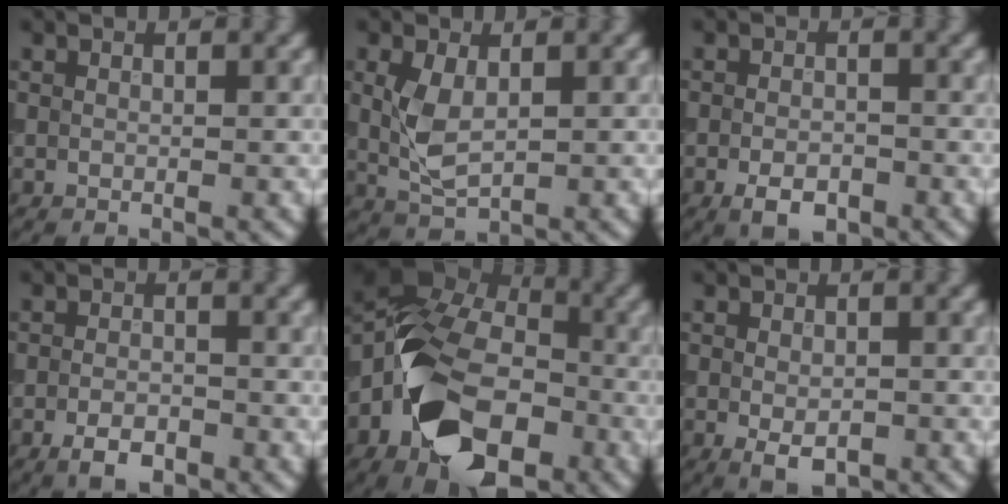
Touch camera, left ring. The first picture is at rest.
{"total": 3.5, "force": [0.4, 1.9, 3.0], "torque": [-0.071, 0.001, 0.012]}
{"total": 2.7, "force": [-1.3, 1.5, 1.9], "torque": [-0.031, -0.003, -0.025]}
{"total": 2.6, "force": [-1.4, 1.3, 1.8], "torque": [-0.032, -0.001, -0.029]}
{"total": 13.5, "force": [-5.1, 8.6, 9.0], "torque": [-0.166, -0.014, -0.102]}
{"total": 2.8, "force": [-0.8, 1.6, 2.1], "torque": [-0.035, -0.008, -0.012]}